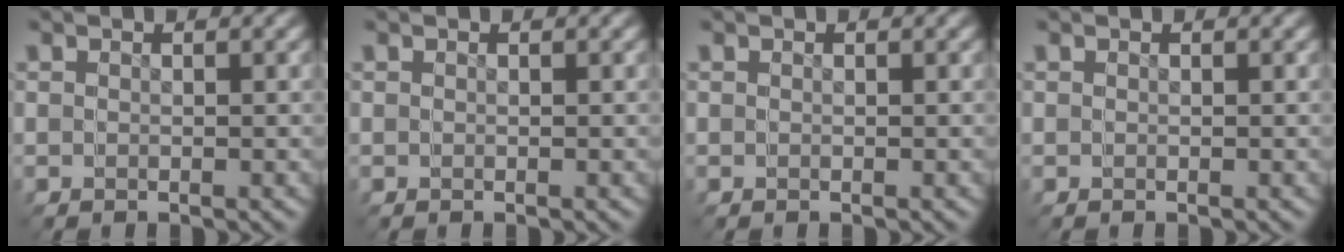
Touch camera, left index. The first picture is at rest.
{"total": 0.0}
{"total": 0.0}
{"total": 0.0}